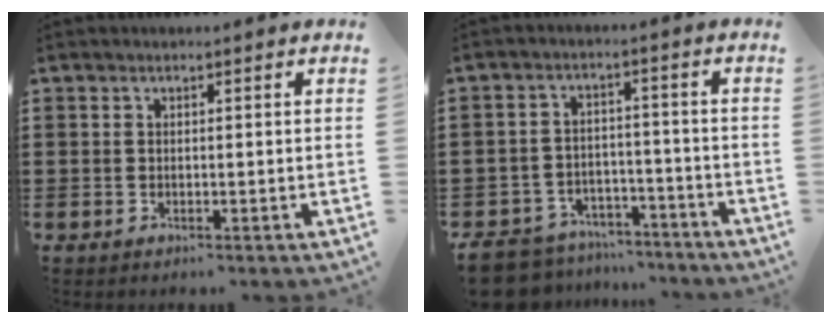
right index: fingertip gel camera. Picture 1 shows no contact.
{"total": 7.4, "force": [-7.0, 1.9, 1.2], "torque": [-0.039, 0.015, -0.142]}